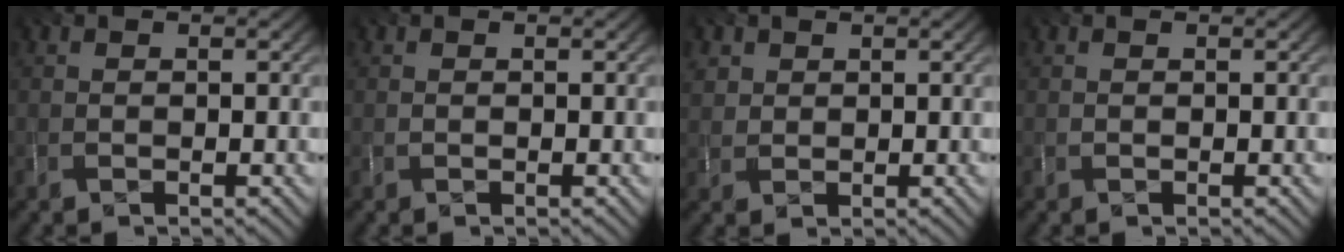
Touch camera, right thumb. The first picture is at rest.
{"total": 0.0}
{"total": 1.9, "force": [1.0, 1.6, 0.3], "torque": [-0.014, -0.005, 0.024]}
{"total": 0.0}